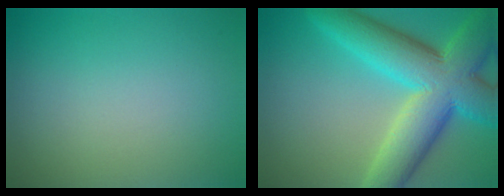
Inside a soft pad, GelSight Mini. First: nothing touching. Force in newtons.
{"total": 11.9, "press": 11.8, "slide": 0.7}